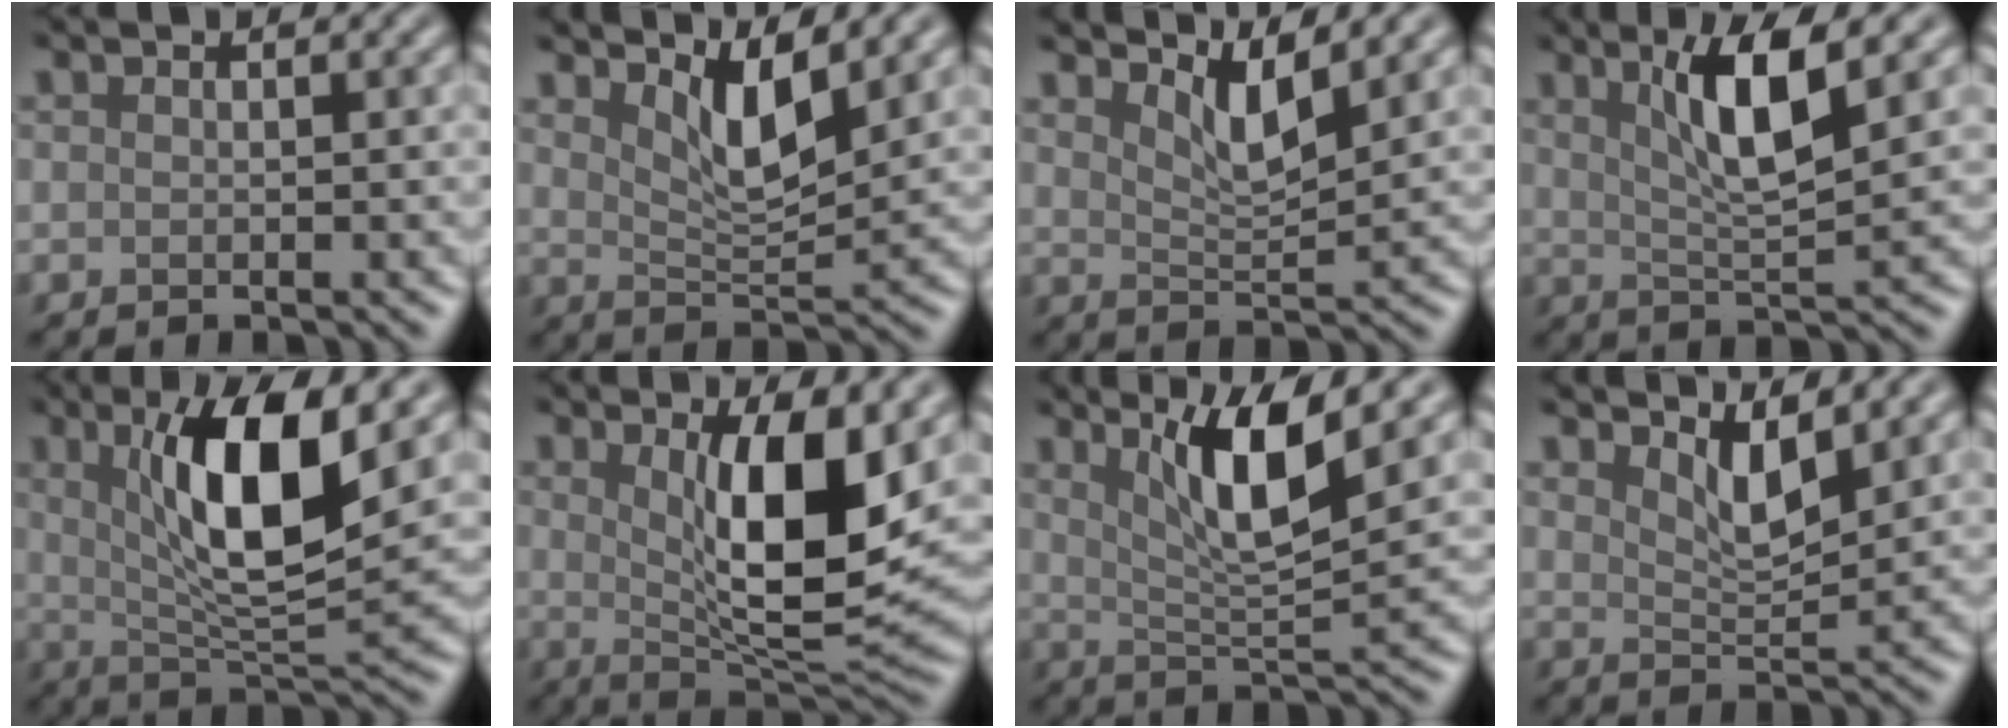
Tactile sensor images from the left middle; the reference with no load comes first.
{"total": 4.2, "force": [2.6, 1.1, 3.1], "torque": [-0.062, -0.009, 0.048]}
{"total": 3.4, "force": [2.5, 0.5, 2.2], "torque": [-0.045, -0.006, 0.046]}
{"total": 5.9, "force": [2.4, 0.9, 5.3], "torque": [-0.093, 0.001, 0.045]}
{"total": 9.0, "force": [2.7, 2.3, 8.3], "torque": [-0.135, -0.008, 0.051]}
{"total": 9.0, "force": [1.9, 2.6, 8.4], "torque": [-0.134, -0.018, 0.040]}
{"total": 6.3, "force": [3.0, 1.1, 5.5], "torque": [-0.095, -0.002, 0.056]}
{"total": 3.3, "force": [2.3, 0.7, 2.2], "torque": [-0.045, -0.007, 0.042]}